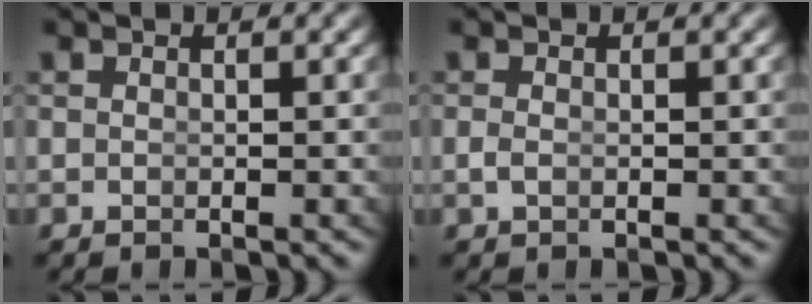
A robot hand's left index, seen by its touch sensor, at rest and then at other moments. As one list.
[{"total": 0.6, "force": [-0.5, -0.2, 0.3], "torque": [-0.015, -0.014, 0.000]}]